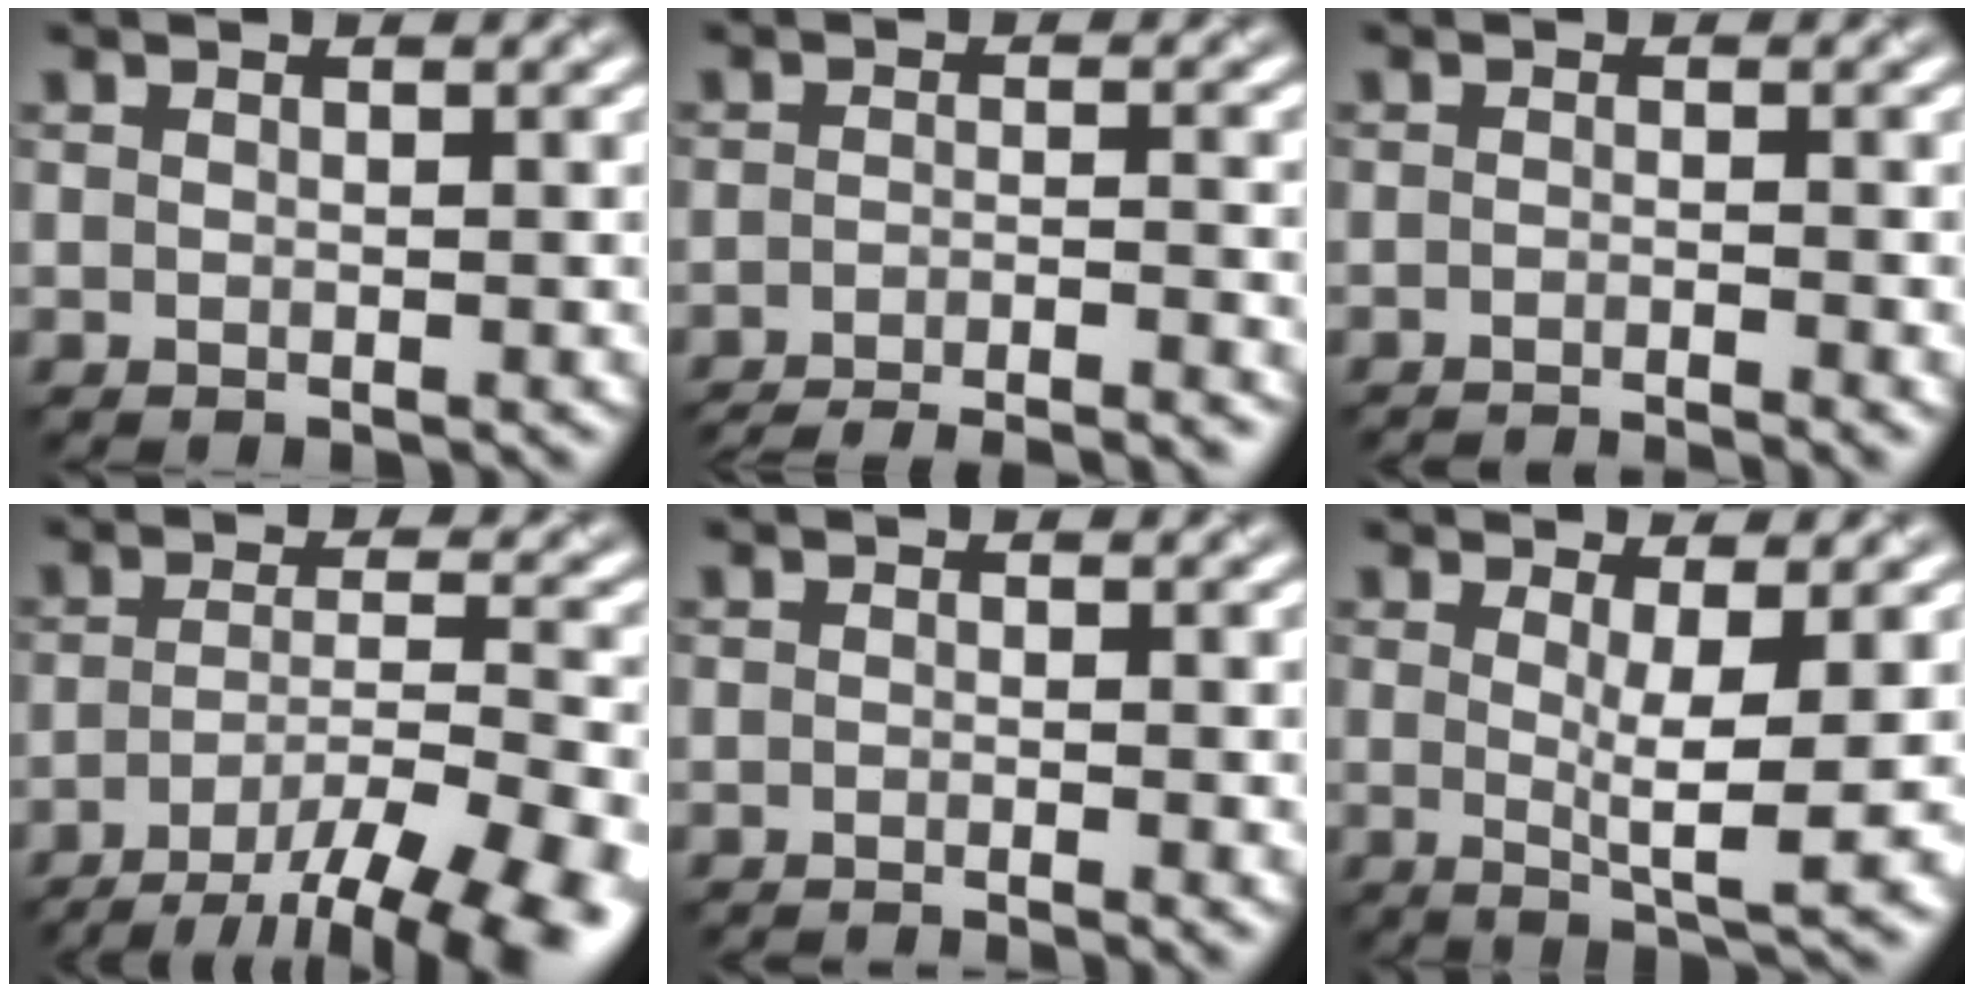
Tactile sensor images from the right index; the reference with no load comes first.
{"total": 10.2, "force": [-9.4, 2.0, 3.3], "torque": [-0.029, -0.009, -0.125]}
{"total": 3.1, "force": [-2.7, 0.4, 1.6], "torque": [-0.019, -0.002, -0.046]}
{"total": 13.7, "force": [-9.5, 3.9, 9.0], "torque": [-0.143, -0.024, -0.121]}
{"total": 1.9, "force": [-1.4, 0.3, 1.2], "torque": [-0.008, -0.005, -0.026]}
{"total": 4.7, "force": [0.3, 0.8, 4.6], "torque": [-0.069, -0.011, 0.007]}